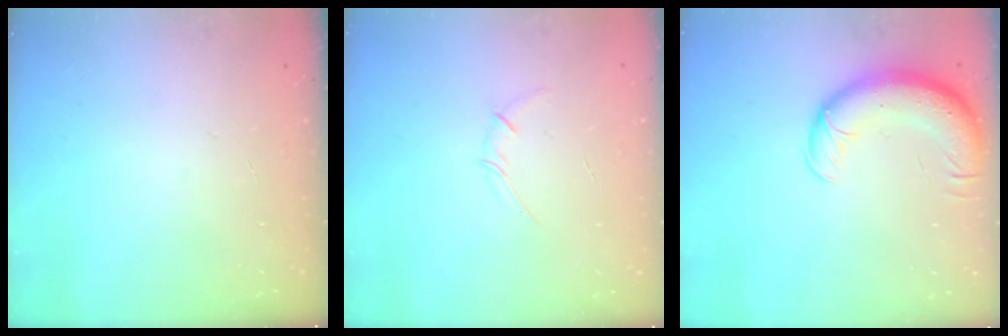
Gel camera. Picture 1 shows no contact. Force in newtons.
{"total": 2.7, "press": 2.6, "slide": 0.7}
{"total": 13.7, "press": 13.3, "slide": 3.1}